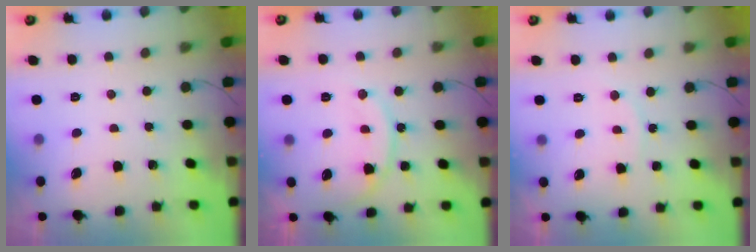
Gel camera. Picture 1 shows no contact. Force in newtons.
{"total": 14.2, "press": 14.2, "slide": 1.2}
{"total": 3.7, "press": 3.7, "slide": 0.4}